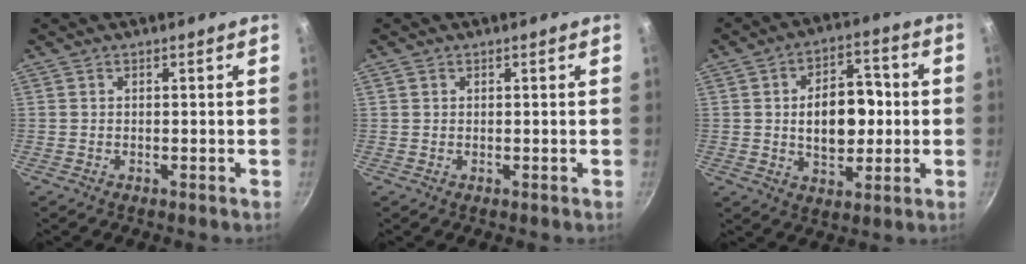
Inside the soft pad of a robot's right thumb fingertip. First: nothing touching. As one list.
[{"total": 0.6, "force": [0.3, 0.5, 0.2], "torque": [-0.002, 0.002, 0.003]}, {"total": 13.0, "force": [0.1, 8.3, 10.1], "torque": [-0.113, 0.015, 0.000]}]